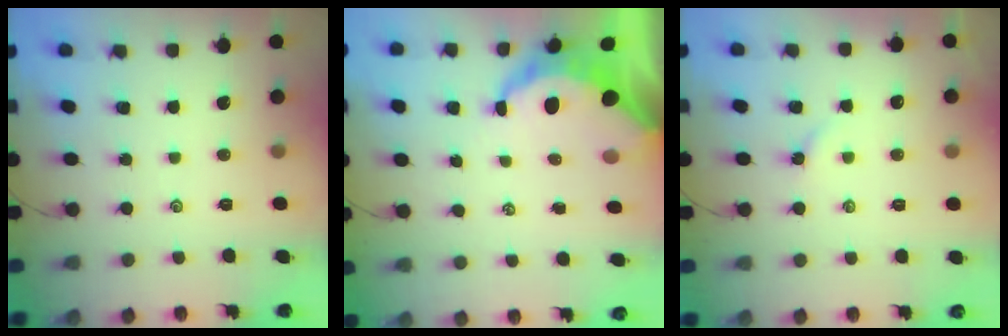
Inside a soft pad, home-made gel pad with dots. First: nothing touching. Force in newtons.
{"total": 8.7, "press": 8.6, "slide": 0.8}
{"total": 2.3, "press": 2.3, "slide": 0.5}